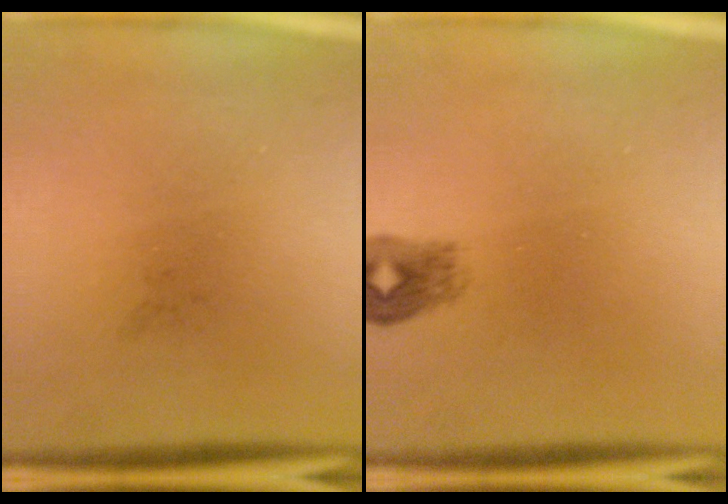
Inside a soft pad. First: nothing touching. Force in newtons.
{"total": 1.8}